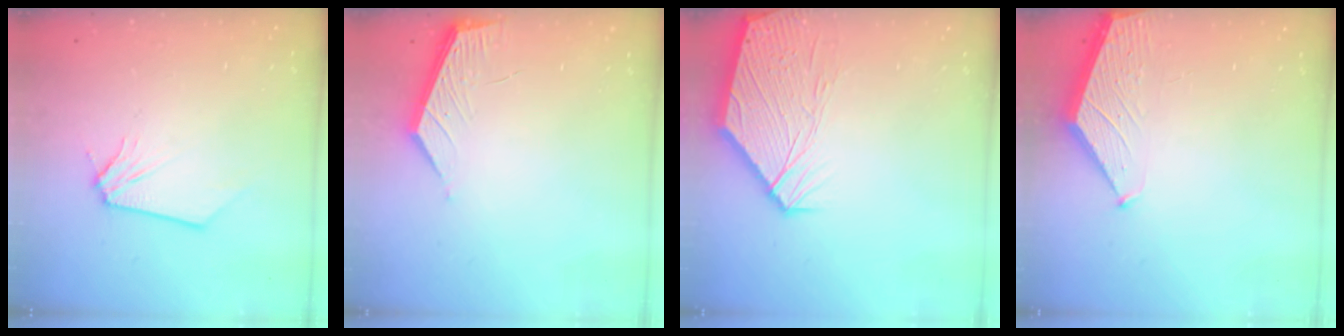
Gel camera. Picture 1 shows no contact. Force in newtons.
{"total": 4.1, "press": 4.1, "slide": 0.1}
{"total": 10.1, "press": 9.9, "slide": 1.7}
{"total": 1.6, "press": 1.6, "slide": 0.2}